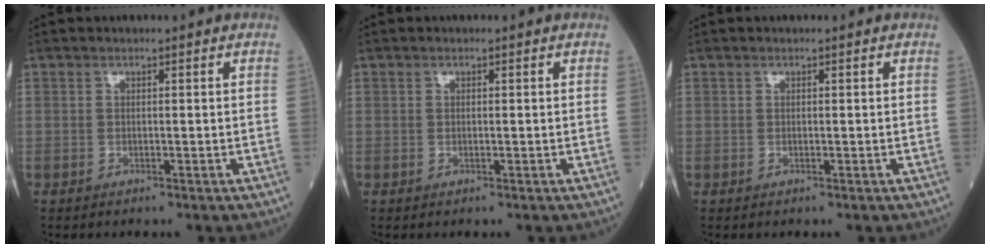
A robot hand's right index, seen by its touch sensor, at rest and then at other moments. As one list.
[{"total": 0.0}, {"total": 0.0}]